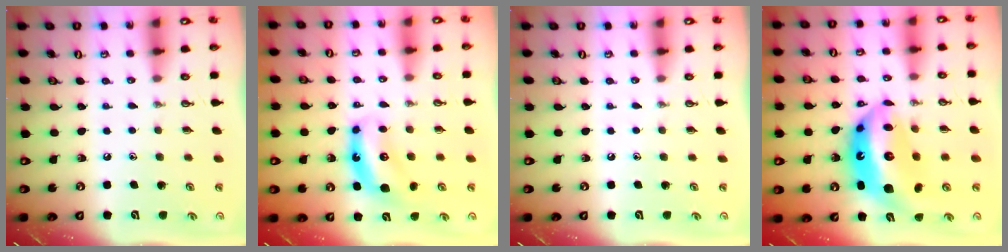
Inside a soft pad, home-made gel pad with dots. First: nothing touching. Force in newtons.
{"total": 7.2, "press": 7.2, "slide": 0.5}
{"total": 0.0}
{"total": 18.8, "press": 18.7, "slide": 1.7}